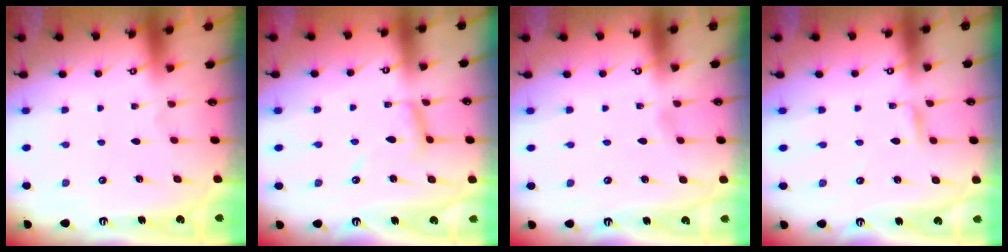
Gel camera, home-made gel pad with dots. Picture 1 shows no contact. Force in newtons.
{"total": 8.3, "press": 8.2, "slide": 0.6}
{"total": 1.4, "press": 1.4, "slide": 0.1}
{"total": 1.8, "press": 1.8, "slide": 0.3}